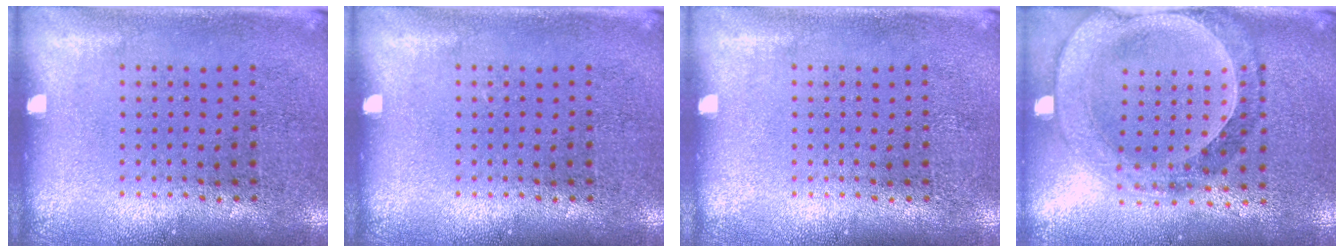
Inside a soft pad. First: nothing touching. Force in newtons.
{"total": 0.0}
{"total": 0.0}
{"total": 1.5, "press": 1.5, "slide": 0.3}